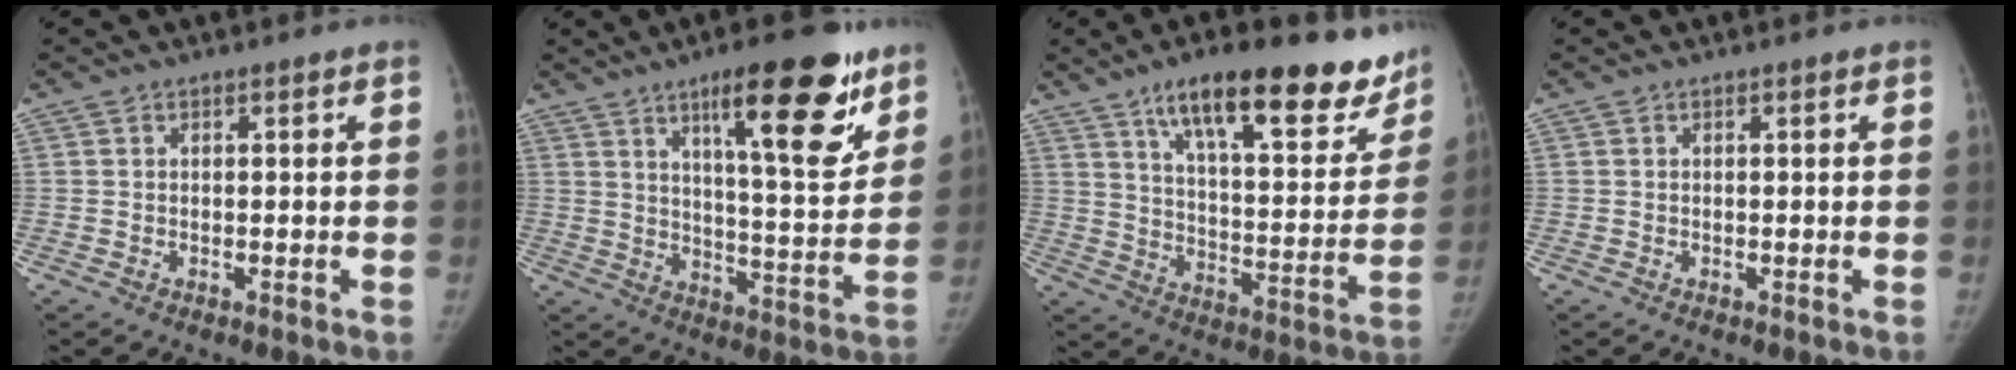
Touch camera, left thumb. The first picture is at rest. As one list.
[{"total": 18.5, "force": [10.7, 5.0, 14.3], "torque": [-0.169, -0.056, 0.163]}, {"total": 24.2, "force": [16.7, 8.3, 15.3], "torque": [-0.170, -0.064, 0.245]}, {"total": 0.0}]